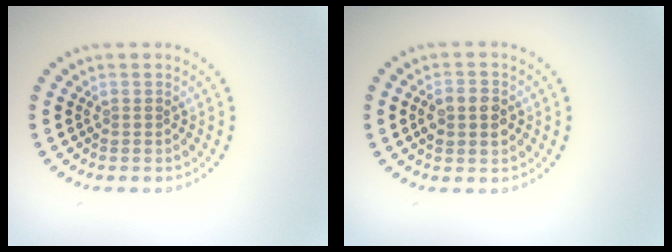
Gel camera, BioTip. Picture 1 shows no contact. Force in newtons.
{"total": 3.0, "press": 3.0, "slide": 0.1}